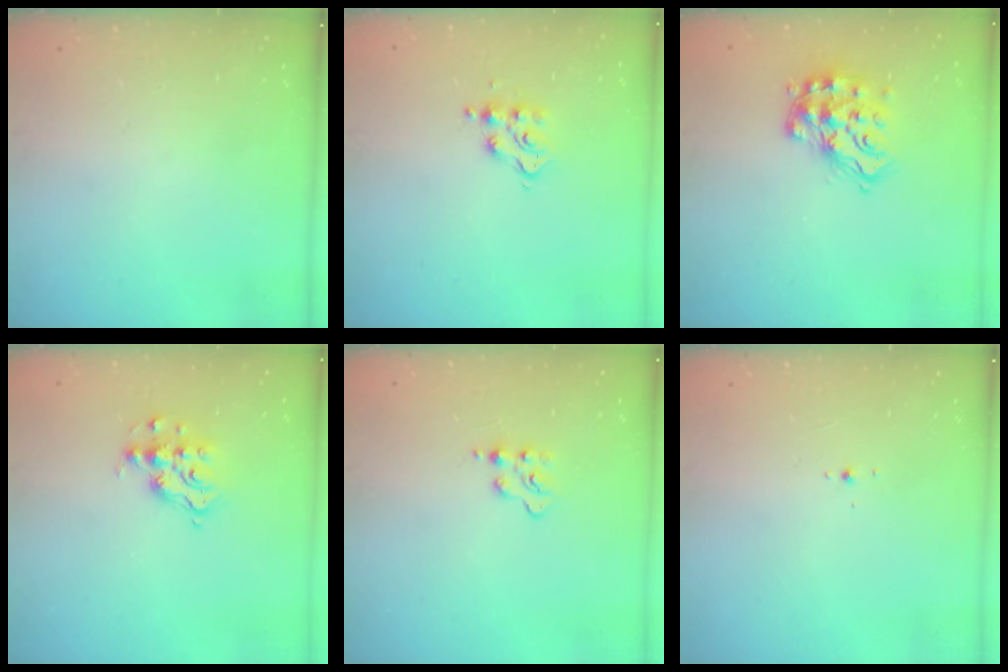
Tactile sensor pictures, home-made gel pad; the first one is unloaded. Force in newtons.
{"total": 7.9, "press": 7.9, "slide": 0.6}
{"total": 14.9, "press": 14.9, "slide": 0.9}
{"total": 8.8, "press": 8.8, "slide": 0.7}
{"total": 3.1, "press": 3.1, "slide": 0.3}
{"total": 2.8, "press": 2.8, "slide": 0.7}